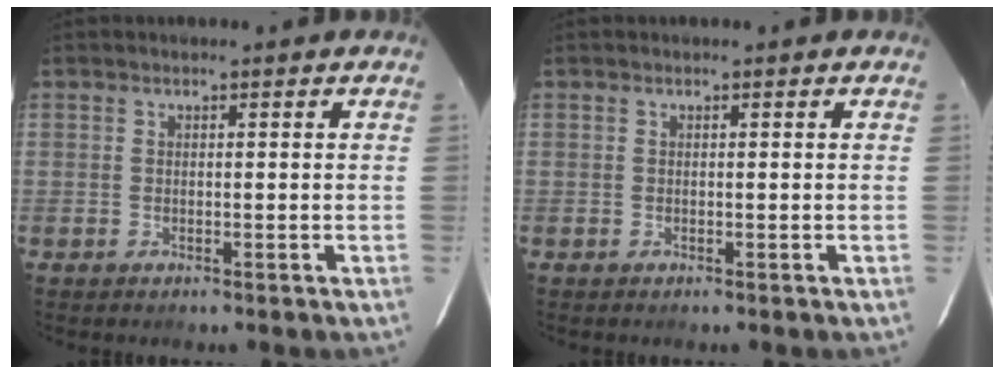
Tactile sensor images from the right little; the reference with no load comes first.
{"total": 0.0}